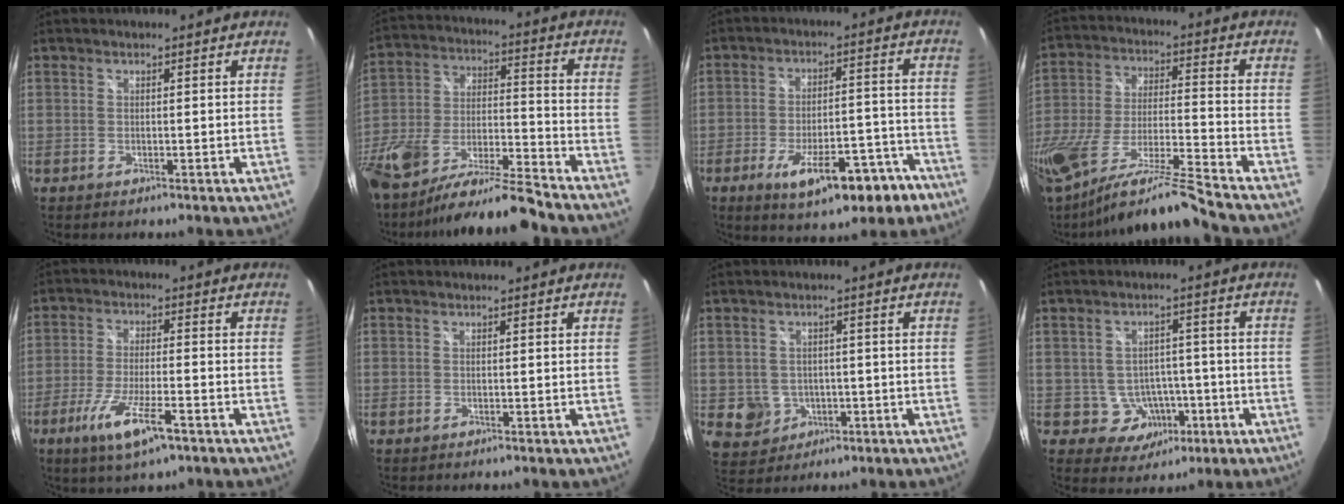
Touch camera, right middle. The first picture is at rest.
{"total": 17.6, "force": [-13.3, 4.0, 10.8], "torque": [-0.222, -0.030, -0.231]}
{"total": 14.7, "force": [-8.8, 5.4, 10.5], "torque": [-0.174, 0.003, -0.117]}
{"total": 17.7, "force": [-14.3, -0.5, 10.4], "torque": [-0.193, -0.040, -0.256]}
{"total": 10.1, "force": [-5.6, 1.9, 8.2], "torque": [-0.172, -0.020, -0.100]}
{"total": 0.0}
{"total": 5.7, "force": [-1.1, 5.3, 1.6], "torque": [-0.045, 0.004, 0.000]}
{"total": 6.7, "force": [-2.3, 5.9, 2.2], "torque": [-0.055, 0.017, -0.011]}